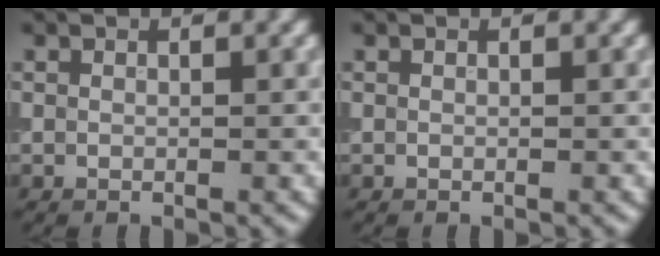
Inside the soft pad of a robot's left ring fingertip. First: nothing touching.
{"total": 0.0}